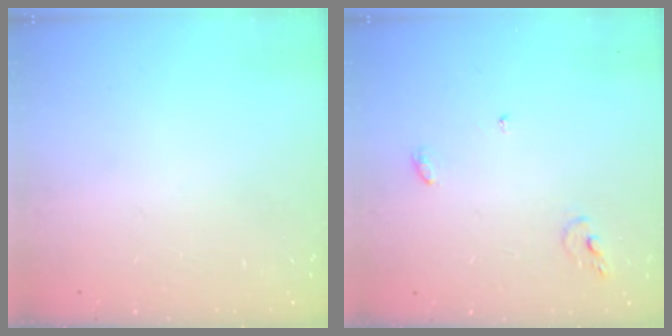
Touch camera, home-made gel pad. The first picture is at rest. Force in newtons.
{"total": 5.4, "press": 5.4, "slide": 0.2}